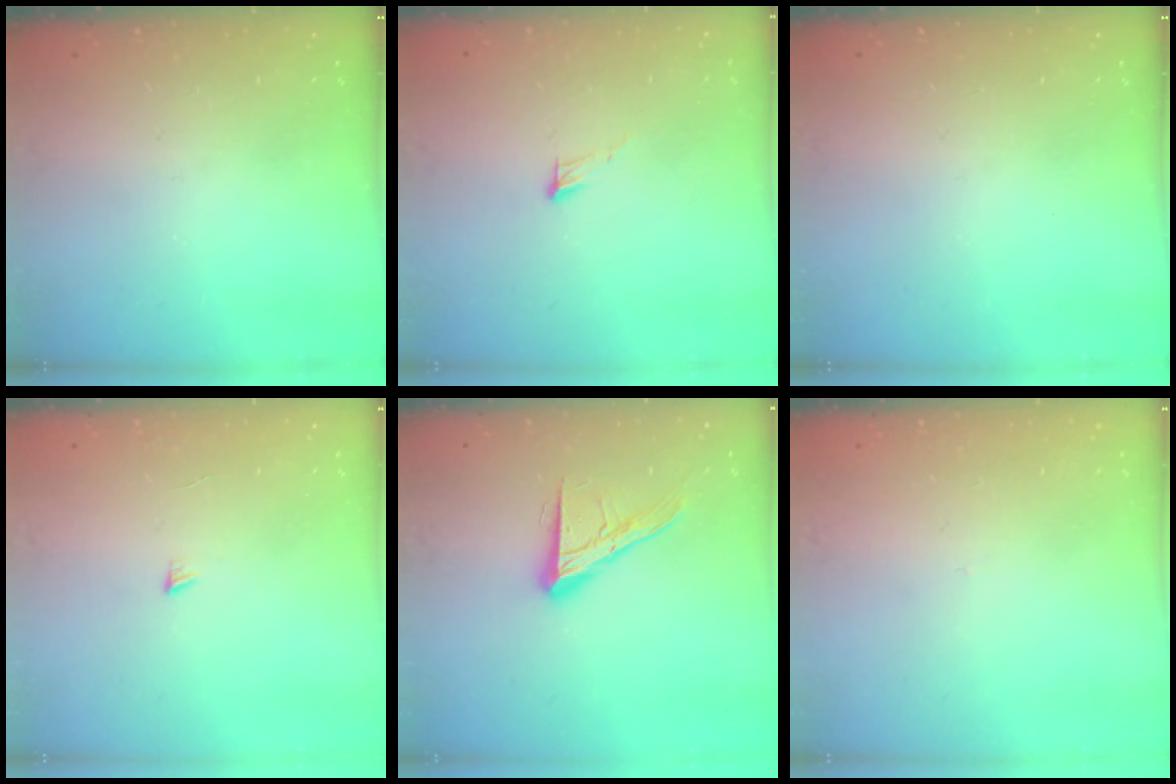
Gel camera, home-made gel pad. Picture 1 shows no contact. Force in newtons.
{"total": 3.7, "press": 3.7, "slide": 0.3}
{"total": 0.0}
{"total": 3.1, "press": 3.1, "slide": 0.3}
{"total": 14.2, "press": 14.1, "slide": 1.1}
{"total": 2.7, "press": 2.7, "slide": 0.3}